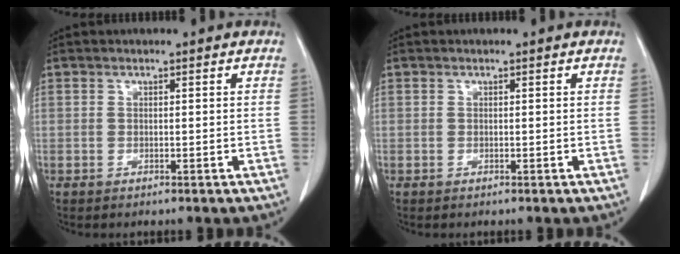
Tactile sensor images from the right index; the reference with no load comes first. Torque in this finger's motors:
{"motor_torque": [0.00, 0.00, 0.00, 0.00]}